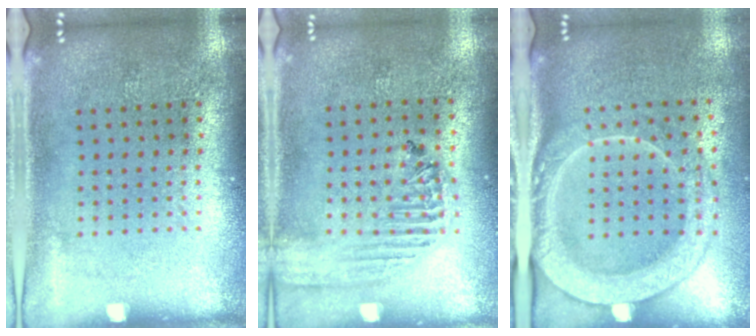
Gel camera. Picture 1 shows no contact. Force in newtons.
{"total": 1.8, "press": 1.7, "slide": 0.7}
{"total": 2.4, "press": 2.1, "slide": 1.2}